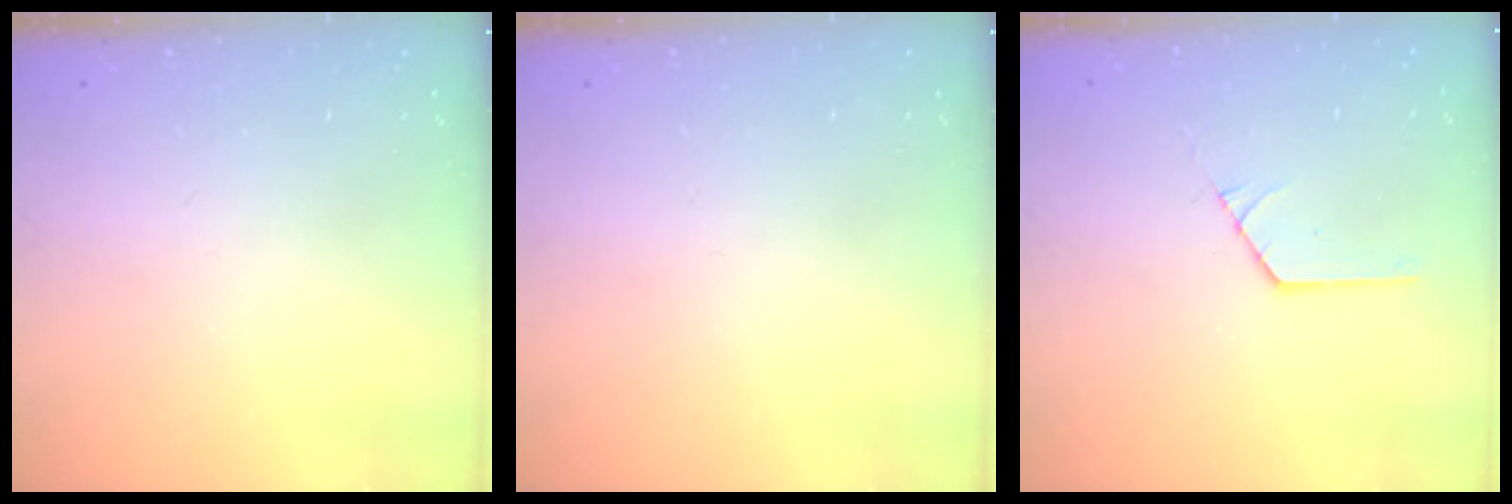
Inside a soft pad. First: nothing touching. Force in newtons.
{"total": 0.0}
{"total": 1.4, "press": 1.4, "slide": 0.2}